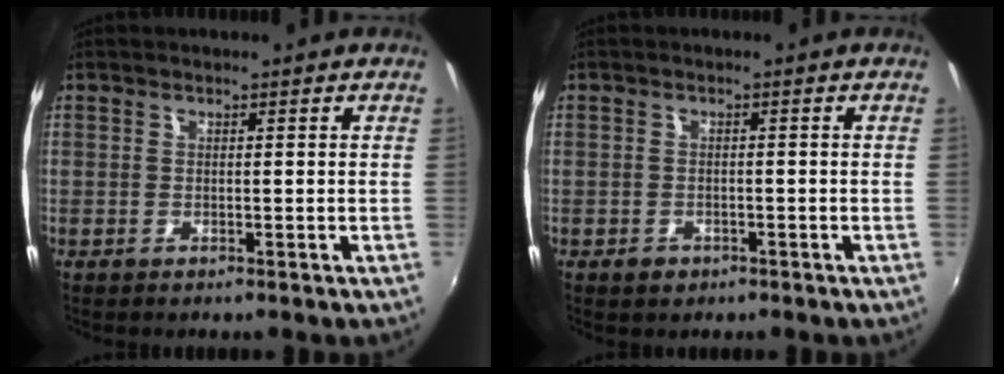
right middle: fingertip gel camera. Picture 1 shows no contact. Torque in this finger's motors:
{"motor_torque": [0.50, -0.46, -0.06, 0.00]}